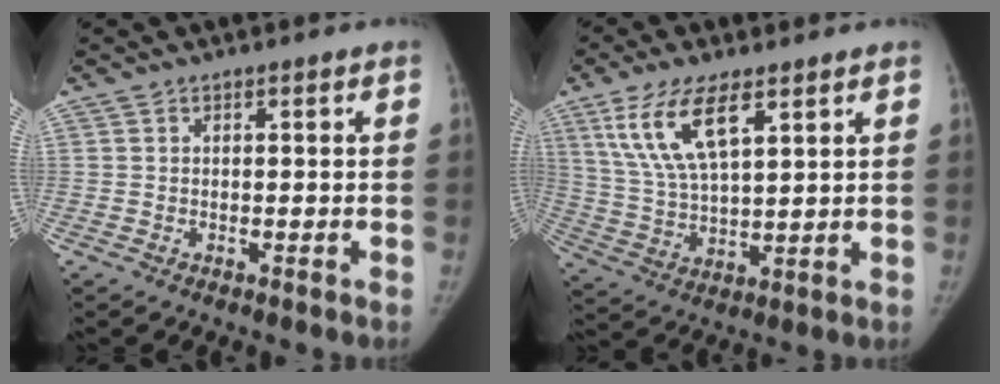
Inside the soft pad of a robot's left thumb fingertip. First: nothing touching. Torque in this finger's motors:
{"motor_torque": [0.05, 0.29, 0.92, -0.77, 0.12]}